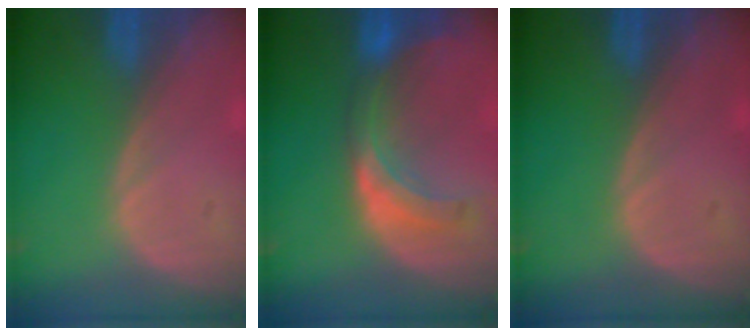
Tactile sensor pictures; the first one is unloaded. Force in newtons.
{"total": 7.5, "press": 6.8, "slide": 3.2}
{"total": 0.0}